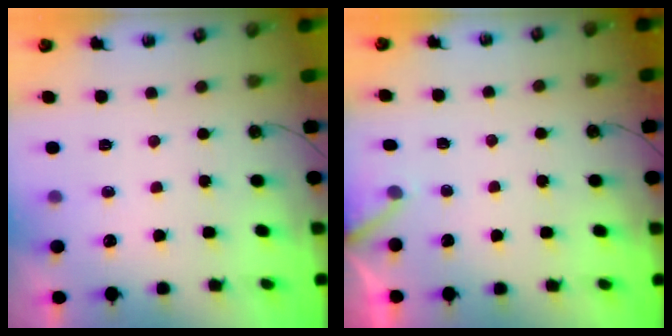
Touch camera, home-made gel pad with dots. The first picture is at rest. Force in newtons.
{"total": 3.0, "press": 3.0, "slide": 0.1}